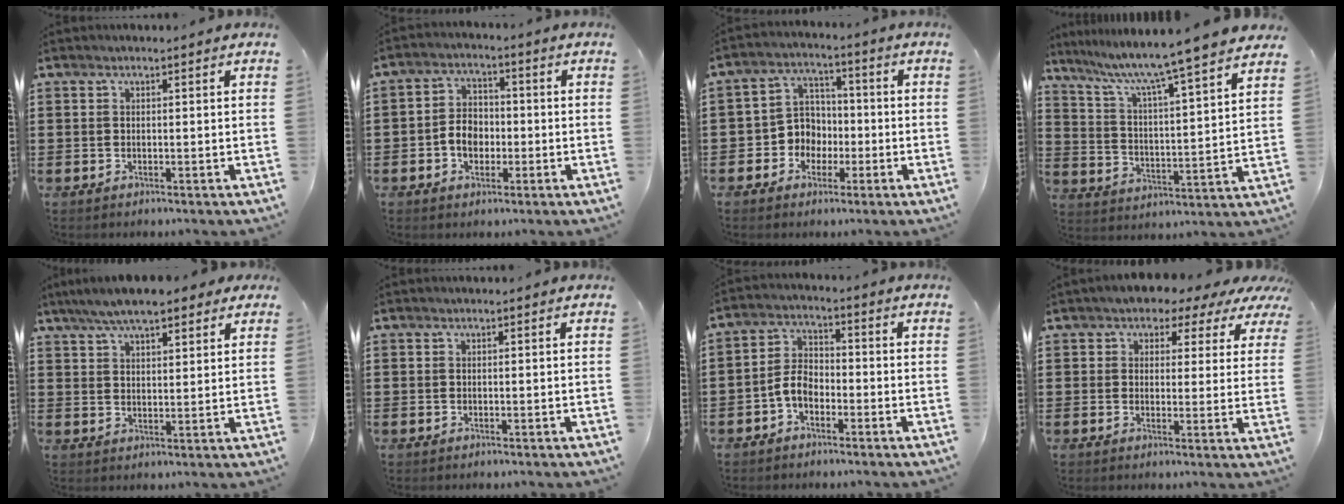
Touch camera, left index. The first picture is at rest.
{"total": 4.5, "force": [-1.3, 3.4, 2.7], "torque": [-0.063, 0.007, -0.029]}
{"total": 5.6, "force": [-1.6, 5.2, 1.3], "torque": [-0.050, 0.010, -0.035]}
{"total": 7.9, "force": [6.7, -1.2, 4.0], "torque": [-0.105, -0.058, 0.104]}
{"total": 6.8, "force": [5.7, 1.7, 3.5], "torque": [-0.084, -0.002, 0.103]}
{"total": 0.0}
{"total": 4.5, "force": [-2.5, 2.6, 2.8], "torque": [-0.072, 0.005, -0.055]}
{"total": 3.5, "force": [2.8, 2.1, 0.7], "torque": [-0.027, -0.011, 0.043]}